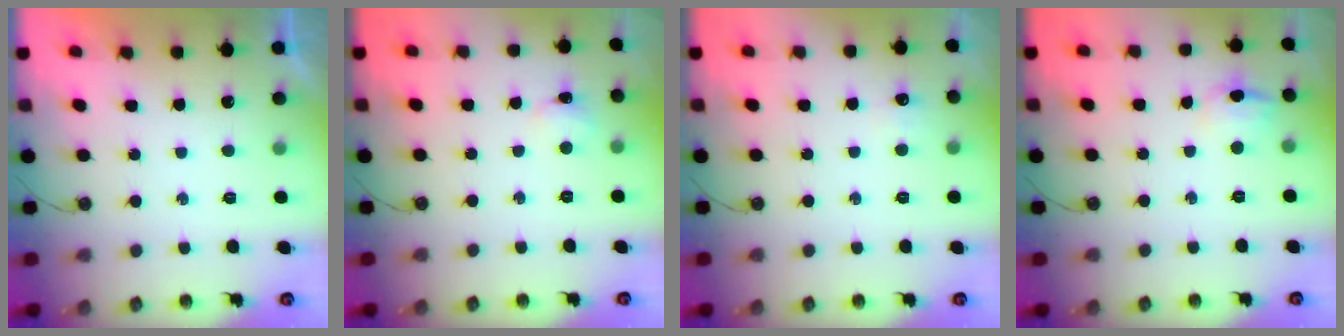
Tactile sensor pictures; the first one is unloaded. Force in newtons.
{"total": 2.4, "press": 2.3, "slide": 0.5}
{"total": 5.3, "press": 5.3, "slide": 0.7}
{"total": 6.7, "press": 6.4, "slide": 2.0}